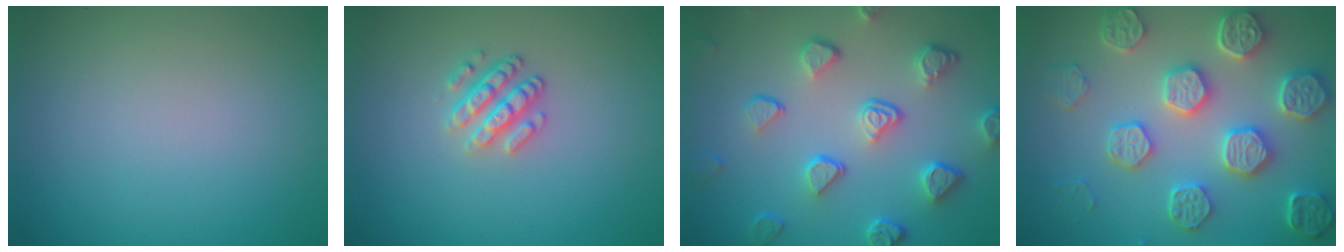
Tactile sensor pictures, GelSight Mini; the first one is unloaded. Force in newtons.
{"total": 2.5, "press": 2.3, "slide": 0.9}
{"total": 5.3, "press": 4.1, "slide": 3.3}
{"total": 7.1, "press": 6.0, "slide": 3.8}